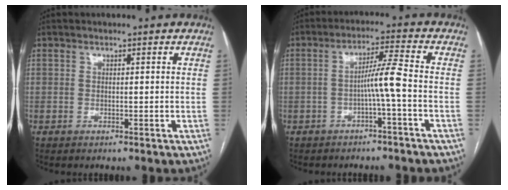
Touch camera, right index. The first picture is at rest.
{"total": 5.0, "force": [-1.4, -0.9, 4.7], "torque": [-0.084, 0.013, -0.023]}